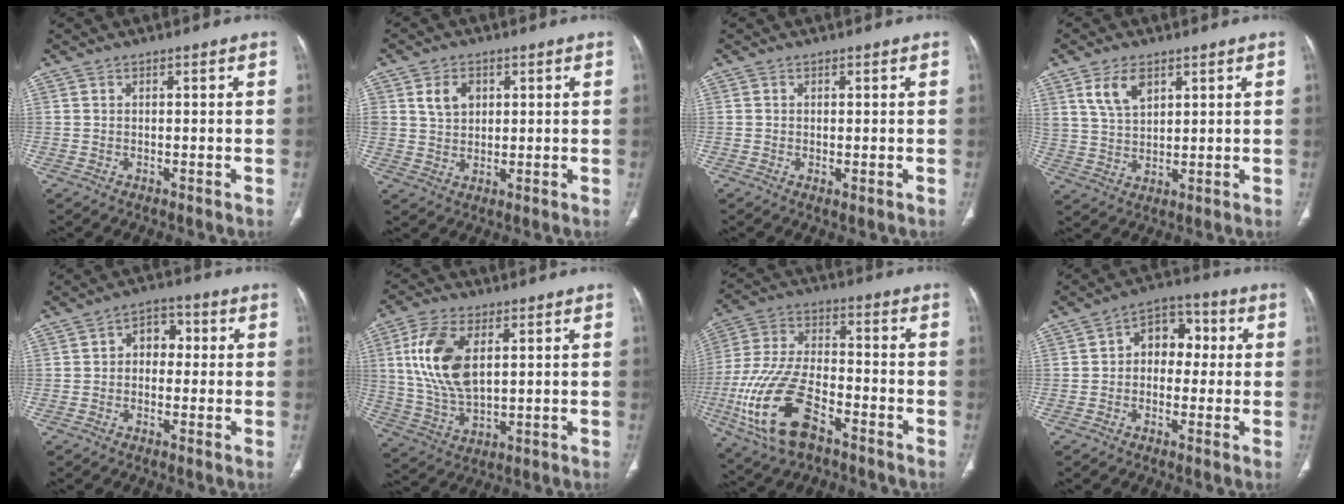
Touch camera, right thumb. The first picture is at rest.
{"total": 5.5, "force": [2.0, 4.1, 3.0], "torque": [-0.034, -0.009, 0.038]}
{"total": 1.1, "force": [-0.2, 0.4, 1.0], "torque": [-0.024, -0.006, -0.003]}
{"total": 6.9, "force": [3.6, 3.9, 4.3], "torque": [-0.072, -0.017, 0.077]}
{"total": 5.6, "force": [0.4, 4.1, 3.7], "torque": [-0.025, 0.018, -0.004]}
{"total": 13.7, "force": [3.7, 7.2, 11.1], "torque": [-0.228, -0.011, 0.077]}
{"total": 18.3, "force": [-8.2, 8.7, 13.9], "torque": [-0.293, 0.023, -0.151]}
{"total": 8.6, "force": [0.8, 6.2, 5.9], "torque": [-0.046, 0.029, 0.000]}